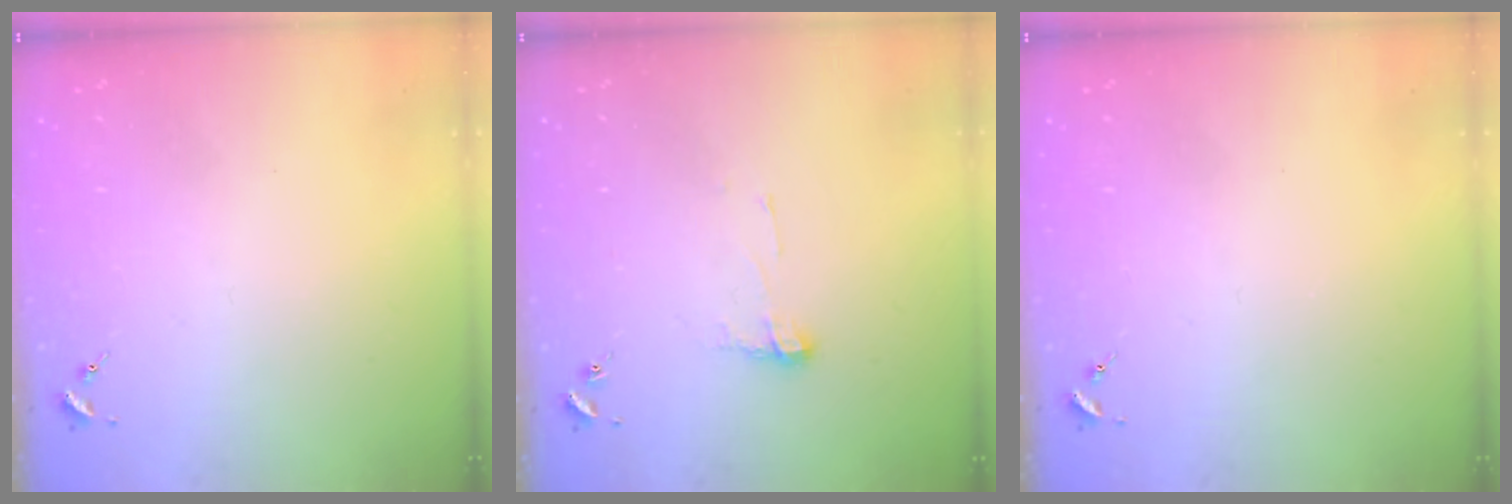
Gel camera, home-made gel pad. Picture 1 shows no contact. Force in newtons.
{"total": 5.3, "press": 5.2, "slide": 0.5}
{"total": 0.0}